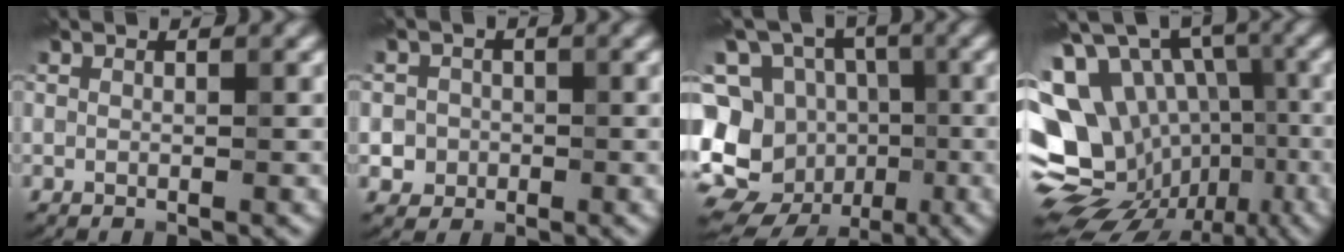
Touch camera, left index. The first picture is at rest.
{"total": 2.5, "force": [-0.4, 2.4, 0.5], "torque": [0.015, 0.006, -0.016]}
{"total": 14.2, "force": [-5.2, 12.3, 4.9], "torque": [-0.110, 0.014, -0.077]}
{"total": 17.5, "force": [-5.0, 14.1, 9.1], "torque": [-0.177, 0.000, -0.064]}